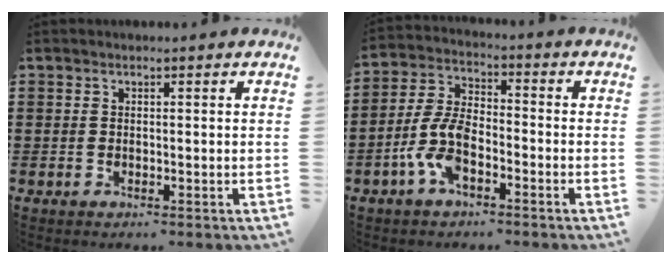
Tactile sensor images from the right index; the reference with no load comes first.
{"total": 8.0, "force": [-3.3, 3.6, 6.3], "torque": [-0.156, -0.004, -0.069]}